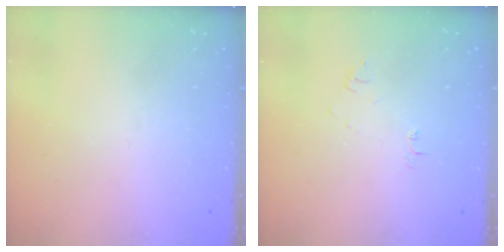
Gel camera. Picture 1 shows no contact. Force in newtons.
{"total": 4.0, "press": 3.9, "slide": 0.5}